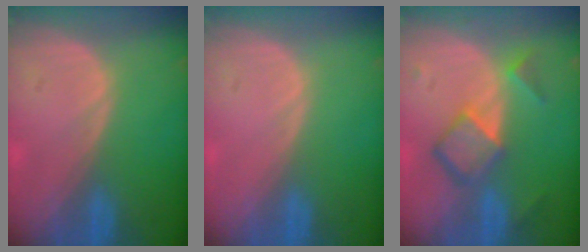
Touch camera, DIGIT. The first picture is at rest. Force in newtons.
{"total": 0.0}
{"total": 6.9, "press": 5.9, "slide": 3.6}